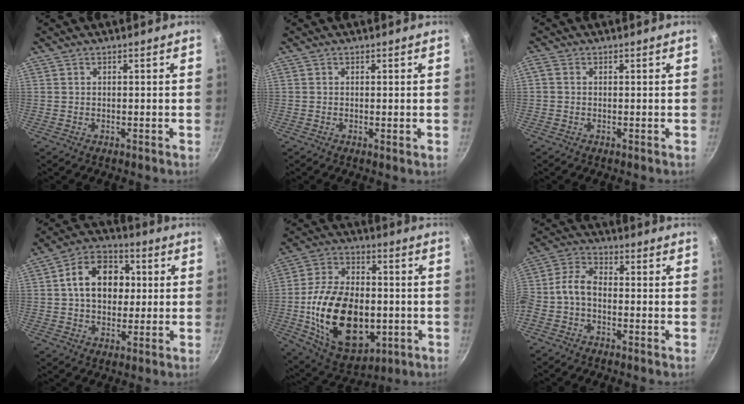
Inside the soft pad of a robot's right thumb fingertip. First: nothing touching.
{"total": 0.8, "force": [0.0, 0.0, 0.8], "torque": [-0.014, -0.003, -0.002]}
{"total": 1.2, "force": [-0.1, 0.7, 0.9], "torque": [-0.030, 0.005, -0.005]}
{"total": 13.3, "force": [1.8, 9.8, 8.8], "torque": [-0.104, 0.019, 0.013]}
{"total": 24.1, "force": [-3.6, 15.2, 18.4], "torque": [-0.308, 0.017, -0.046]}
{"total": 6.9, "force": [-2.1, 4.2, 5.1], "torque": [-0.113, 0.041, -0.055]}